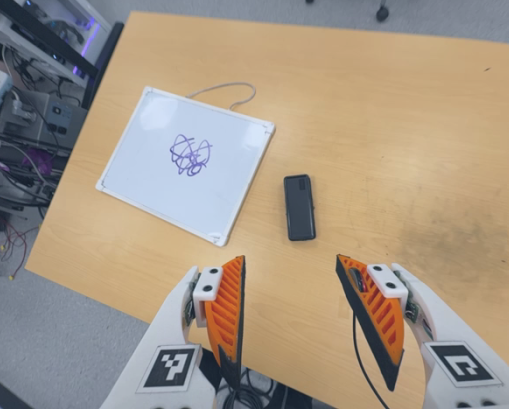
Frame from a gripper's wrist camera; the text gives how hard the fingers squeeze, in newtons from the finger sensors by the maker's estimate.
{"total": 0.0}